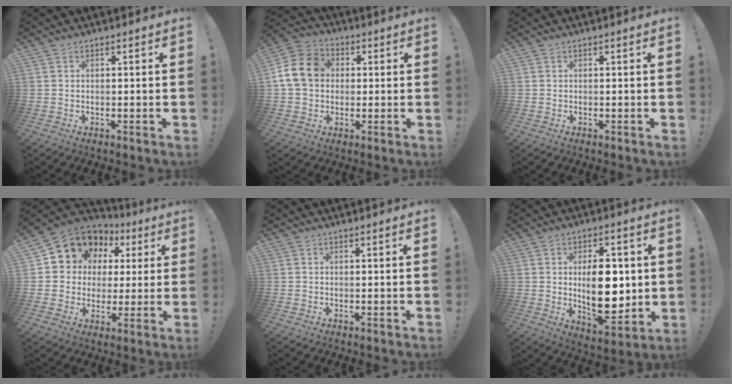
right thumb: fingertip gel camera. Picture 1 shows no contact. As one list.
[{"total": 14.4, "force": [1.7, 11.7, 8.1], "torque": [-0.138, 0.015, 0.038]}, {"total": 0.0}, {"total": 10.9, "force": [5.5, 8.9, 3.2], "torque": [-0.049, -0.041, 0.112]}, {"total": 0.0}, {"total": 15.8, "force": [0.7, 8.8, 13.1], "torque": [-0.210, -0.008, 0.012]}]